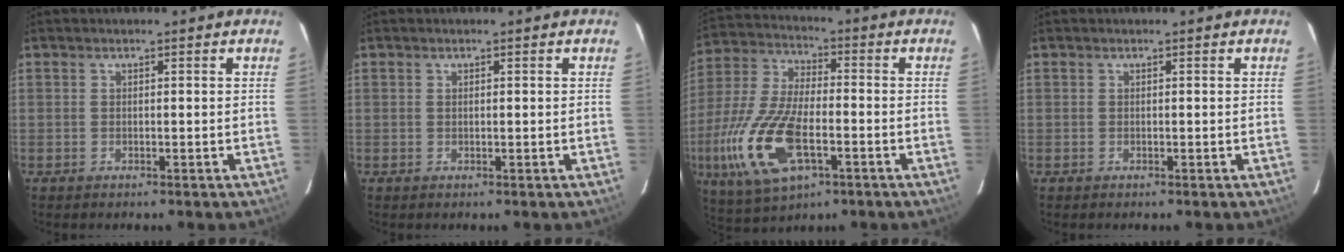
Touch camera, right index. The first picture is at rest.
{"total": 0.0}
{"total": 19.4, "force": [-6.3, 8.9, 16.1], "torque": [-0.364, -0.024, -0.112]}
{"total": 0.0}